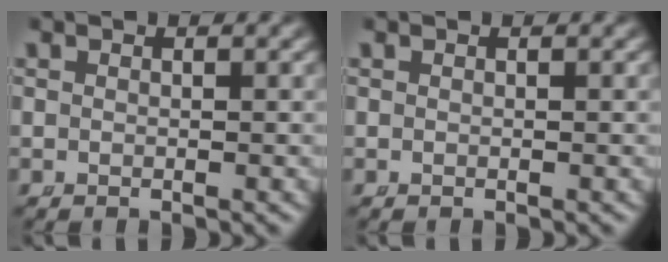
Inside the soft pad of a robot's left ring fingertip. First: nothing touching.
{"total": 0.0}